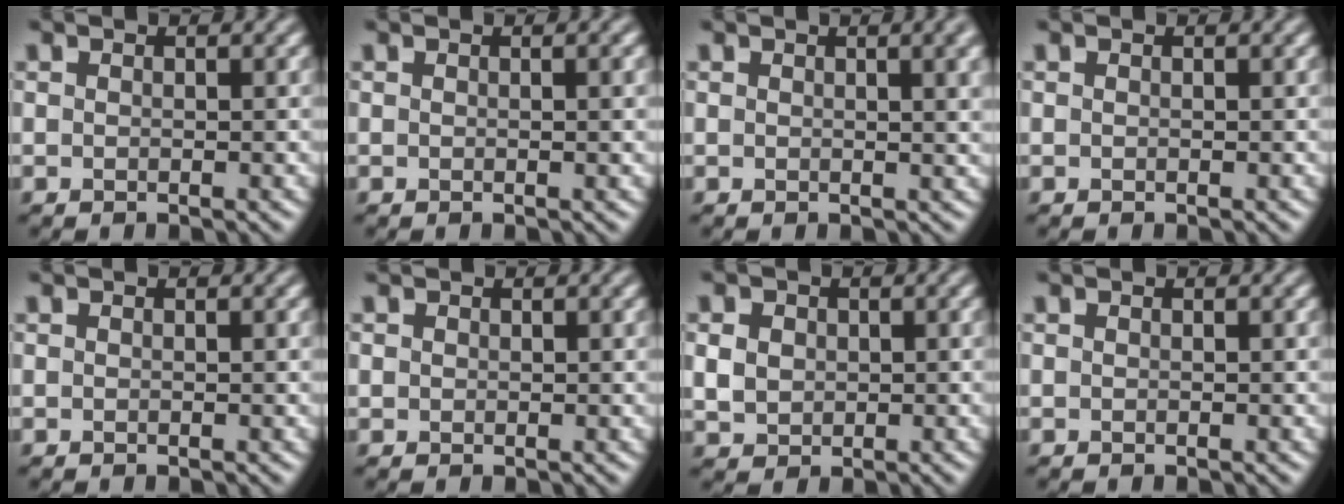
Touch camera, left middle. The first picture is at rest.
{"total": 1.5, "force": [0.3, 0.4, 1.4], "torque": [-0.014, 0.004, 0.002]}
{"total": 4.3, "force": [1.7, 1.7, 3.6], "torque": [-0.030, 0.009, 0.023]}
{"total": 0.0}
{"total": 0.0}
{"total": 1.0, "force": [0.6, 0.7, 0.3], "torque": [-0.005, 0.001, 0.011]}
{"total": 2.5, "force": [0.4, 2.2, 1.2], "torque": [-0.028, -0.002, 0.009]}
{"total": 0.0}